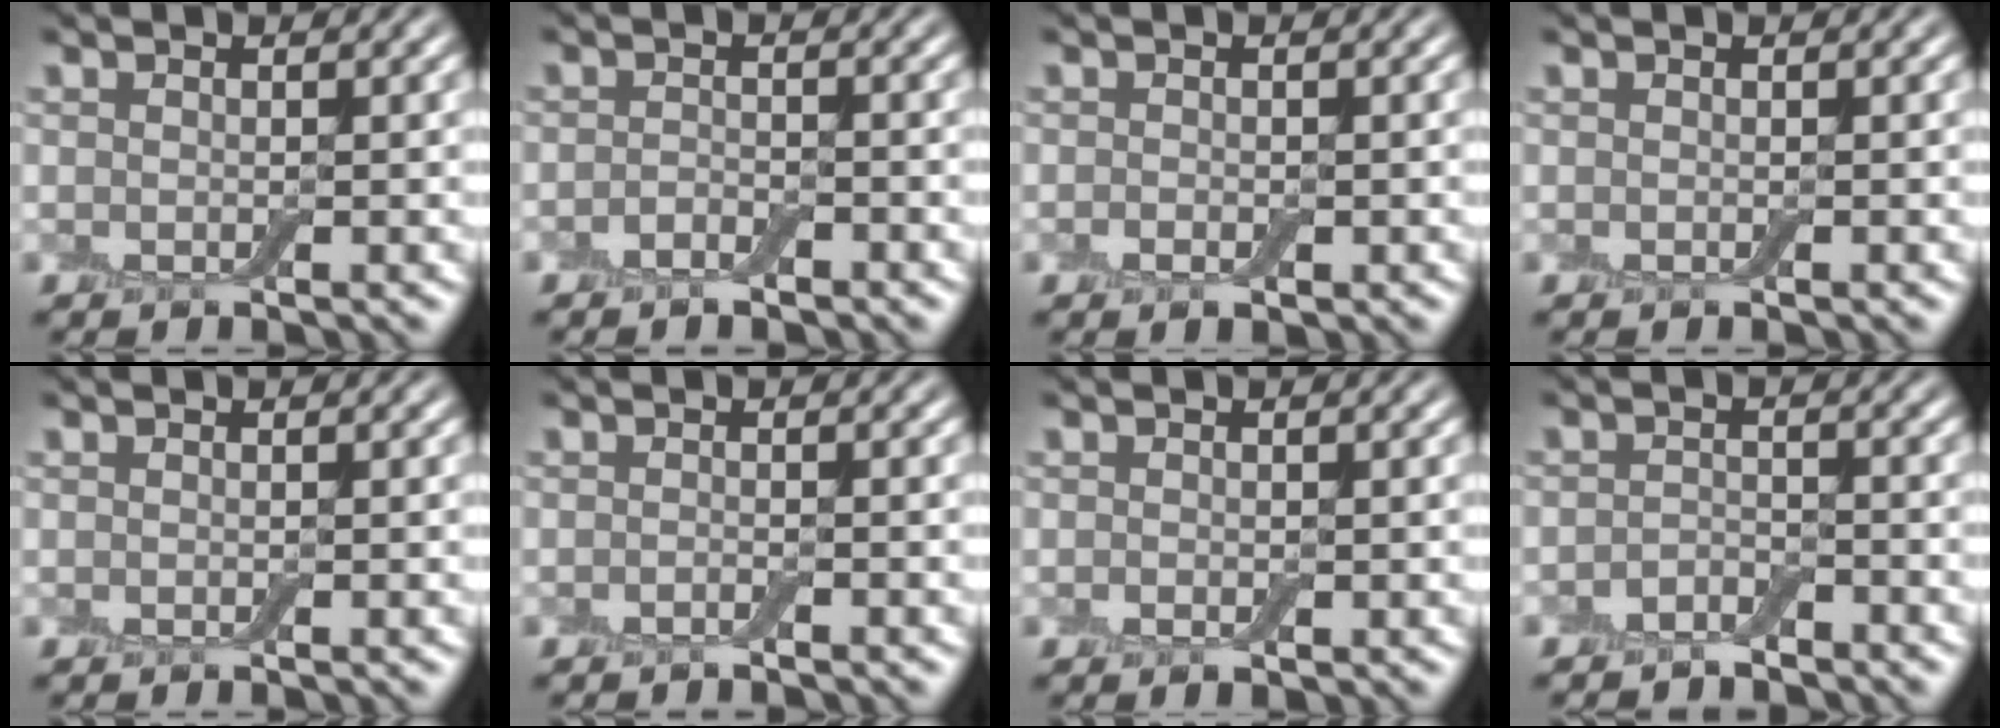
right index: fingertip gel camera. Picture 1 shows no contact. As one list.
[{"total": 1.6, "force": [-1.1, 0.7, 0.9], "torque": [-0.018, 0.000, -0.022]}, {"total": 0.9, "force": [-0.3, 0.6, 0.7], "torque": [-0.011, -0.001, -0.006]}, {"total": 0.0}, {"total": 0.0}, {"total": 0.6, "force": [-0.5, 0.1, 0.3], "torque": [-0.006, 0.000, -0.009]}, {"total": 0.6, "force": [-0.1, 0.4, 0.5], "torque": [-0.008, -0.003, -0.001]}, {"total": 1.8, "force": [-1.5, 0.7, 0.5], "torque": [-0.009, 0.004, -0.032]}]